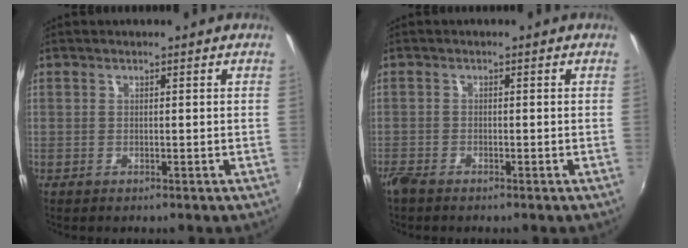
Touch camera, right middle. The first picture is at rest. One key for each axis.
{"total": 2.2, "fx": -1.9, "fy": 0.5, "fz": 1.0, "tx": -0.026, "ty": -0.008, "tz": -0.040}